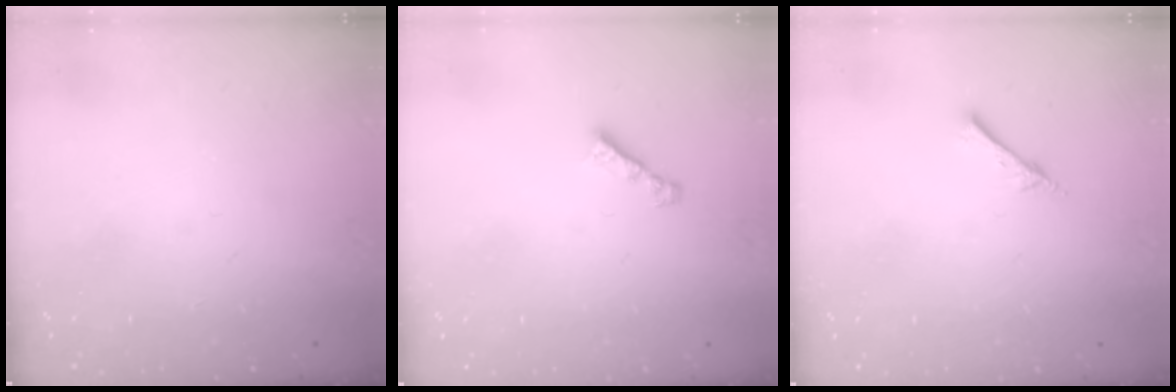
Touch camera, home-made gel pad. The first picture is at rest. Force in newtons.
{"total": 1.7, "press": 1.6, "slide": 0.5}
{"total": 2.6, "press": 2.6, "slide": 0.3}